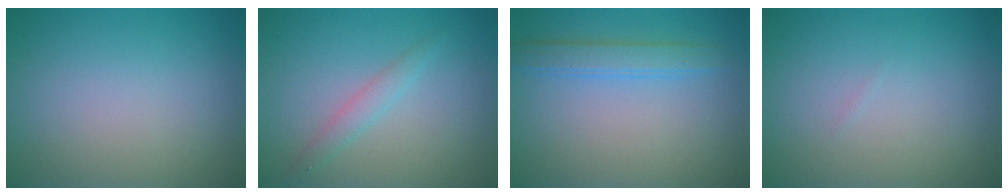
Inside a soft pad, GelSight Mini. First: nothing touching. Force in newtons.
{"total": 1.6, "press": 1.6, "slide": 0.0}
{"total": 2.6, "press": 2.6, "slide": 0.0}
{"total": 0.0}